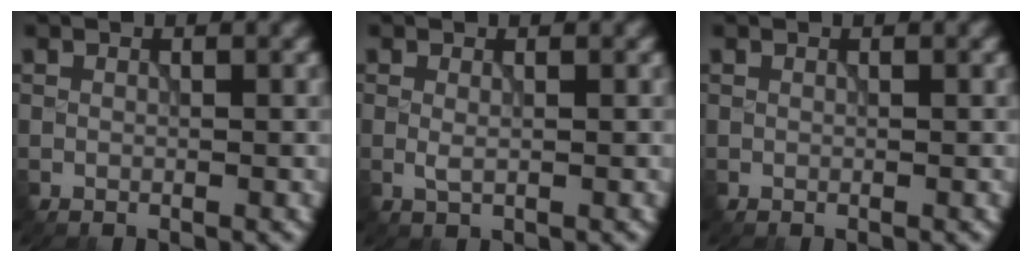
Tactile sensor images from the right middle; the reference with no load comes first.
{"total": 1.0, "force": [-0.1, 0.3, 0.9], "torque": [-0.023, -0.002, -0.001]}
{"total": 0.0}